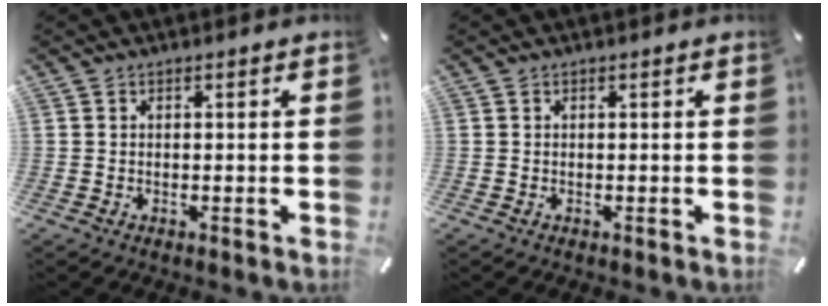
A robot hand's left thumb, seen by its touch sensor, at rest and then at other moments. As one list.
[{"total": 0.0}]